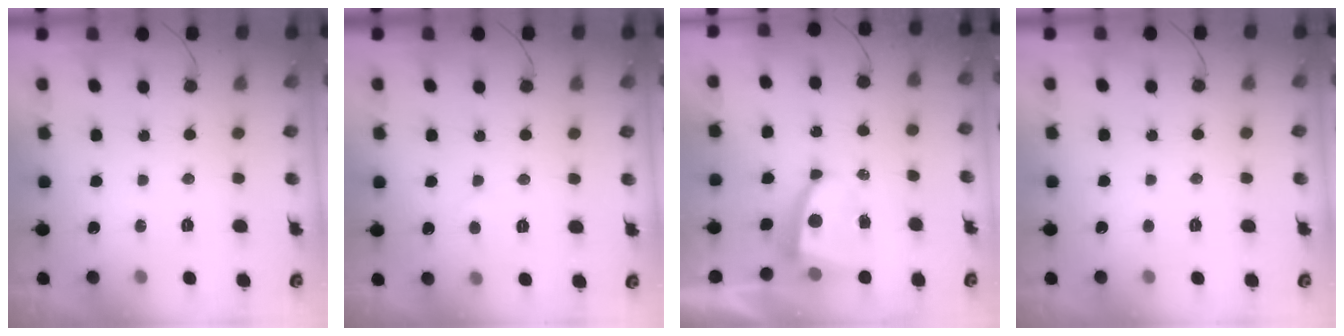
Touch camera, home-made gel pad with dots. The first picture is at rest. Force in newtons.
{"total": 3.0, "press": 3.0, "slide": 0.3}
{"total": 5.9, "press": 5.9, "slide": 0.3}
{"total": 1.6, "press": 1.6, "slide": 0.2}